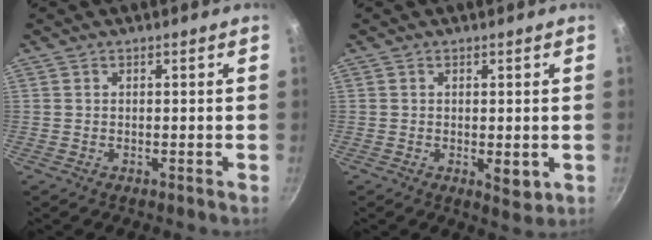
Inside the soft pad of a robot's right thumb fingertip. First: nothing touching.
{"total": 3.2, "force": [-0.3, 1.5, 2.8], "torque": [-0.038, -0.009, 0.000]}